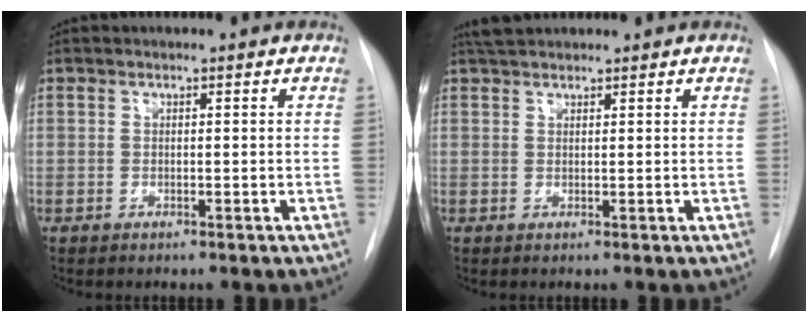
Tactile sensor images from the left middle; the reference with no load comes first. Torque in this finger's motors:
{"motor_torque": [0.24, -0.23, 0.00, 0.01]}